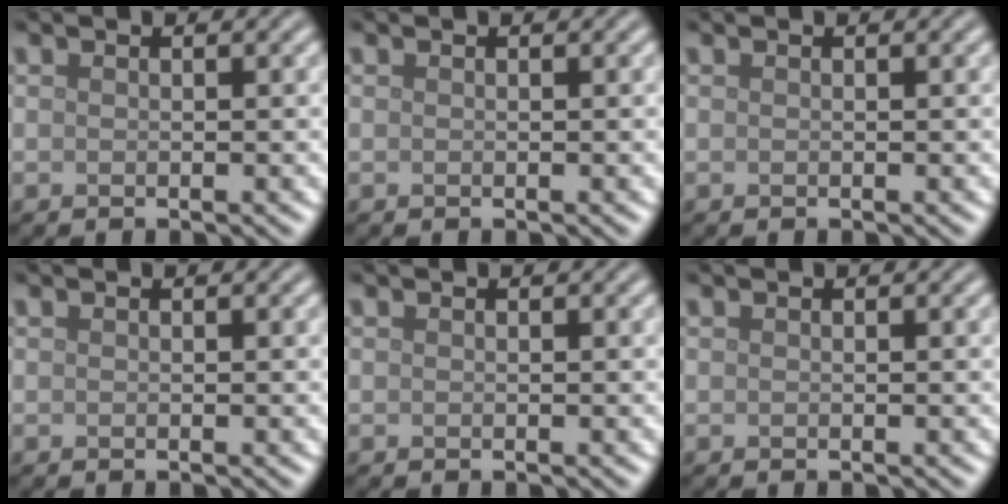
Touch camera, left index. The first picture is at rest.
{"total": 0.0}
{"total": 0.0}
{"total": 0.0}
{"total": 0.0}
{"total": 0.0}